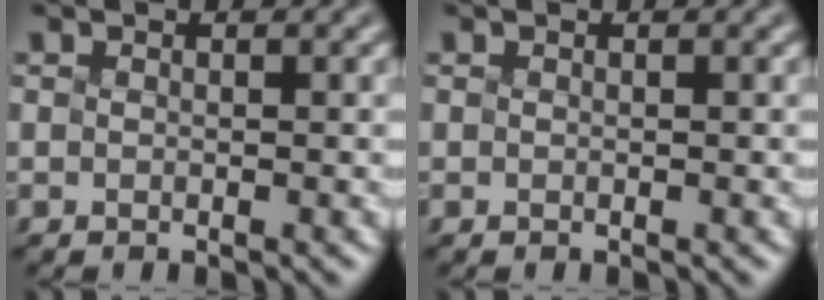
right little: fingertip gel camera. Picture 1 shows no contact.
{"total": 0.0}